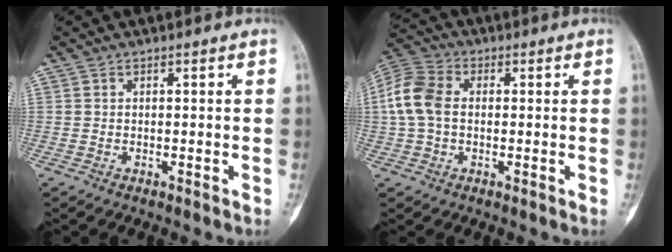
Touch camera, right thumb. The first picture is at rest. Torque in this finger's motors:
{"motor_torque": [-0.45, 0.14, 0.54, -0.24, -0.05]}